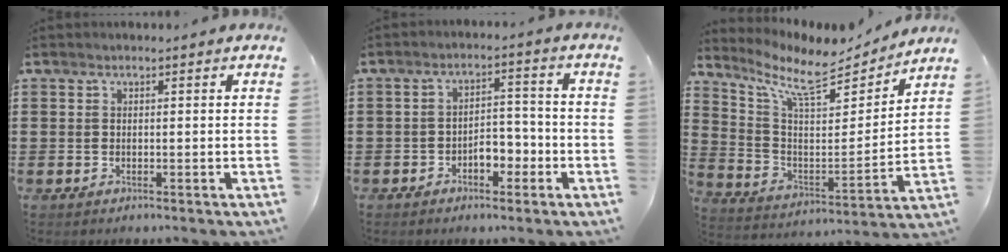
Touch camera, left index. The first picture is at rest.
{"total": 4.3, "force": [-2.4, 2.4, 2.7], "torque": [-0.051, 0.009, -0.048]}
{"total": 10.4, "force": [8.3, 3.0, 5.5], "torque": [-0.137, -0.052, 0.141]}